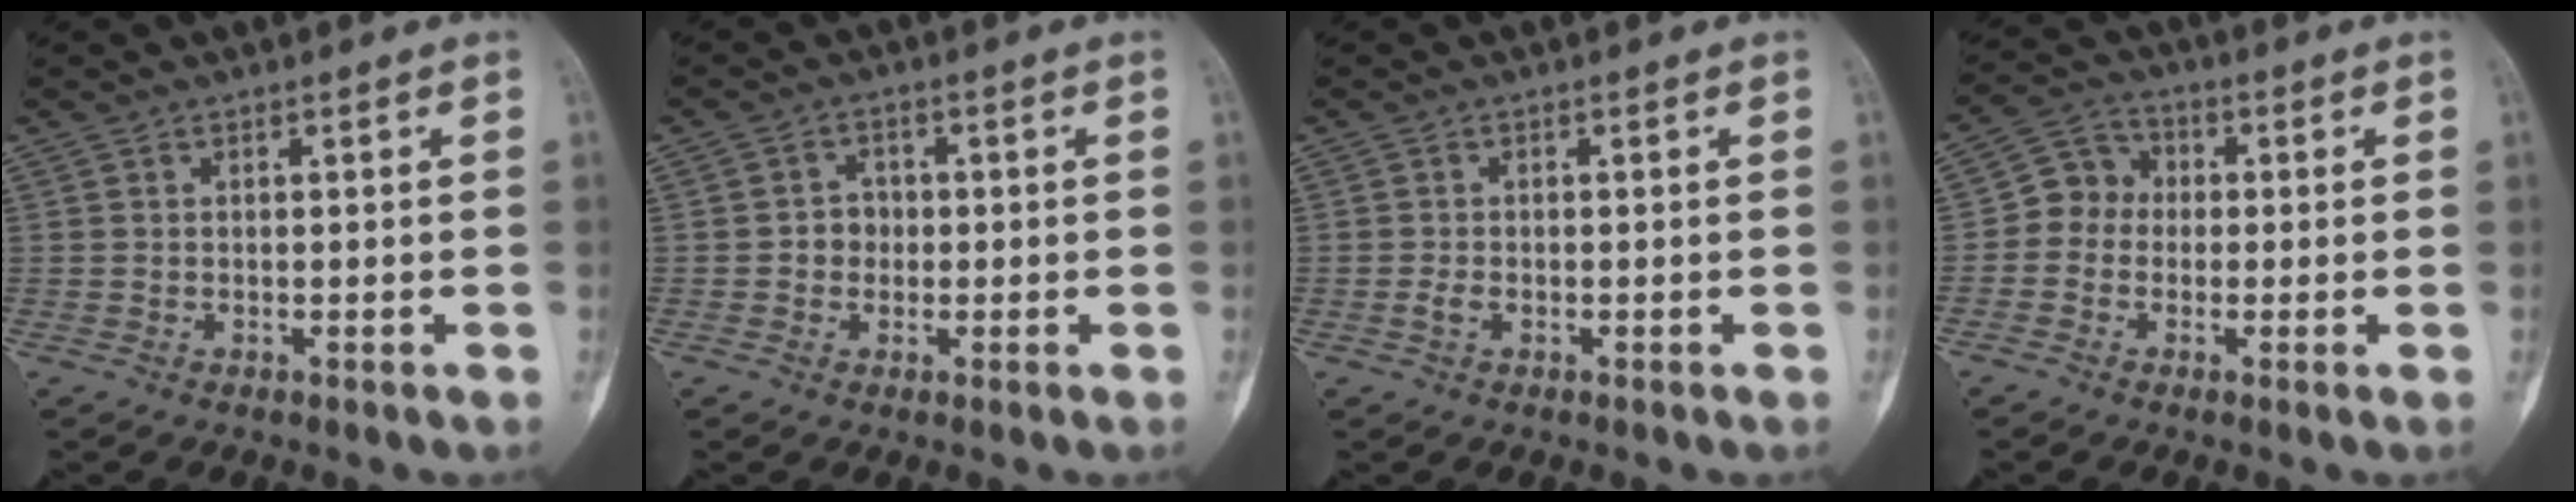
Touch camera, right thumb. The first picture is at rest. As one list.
[{"total": 3.1, "force": [-0.3, 2.8, 1.3], "torque": [0.001, 0.009, -0.013]}, {"total": 1.3, "force": [-0.5, 0.8, 1.0], "torque": [-0.025, 0.001, -0.012]}, {"total": 6.1, "force": [-0.7, 5.3, 2.8], "torque": [-0.020, 0.021, -0.030]}]